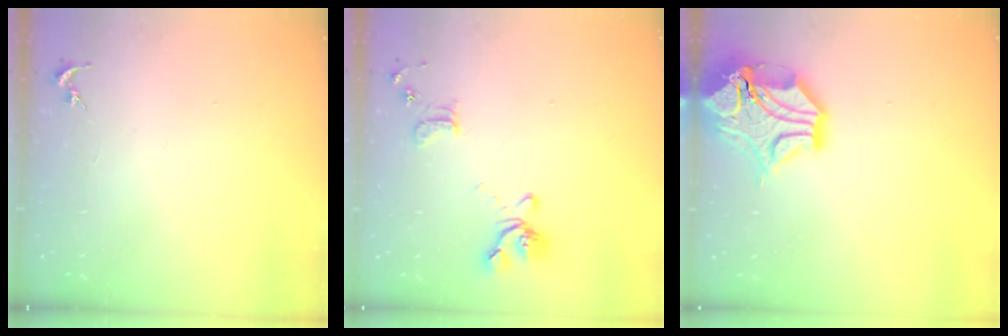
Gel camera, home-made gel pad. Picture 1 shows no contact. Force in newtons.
{"total": 14.2, "press": 14.1, "slide": 1.6}
{"total": 17.9, "press": 17.7, "slide": 2.6}